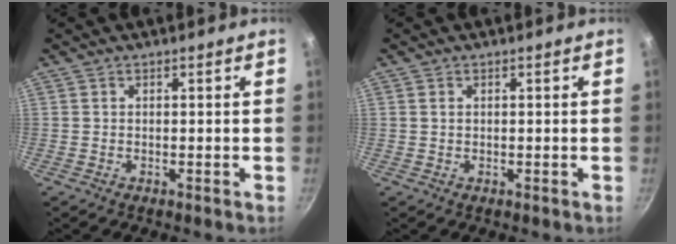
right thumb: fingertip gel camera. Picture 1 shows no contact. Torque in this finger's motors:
{"motor_torque": [-0.47, 0.10, -0.39, 0.23, 0.00]}